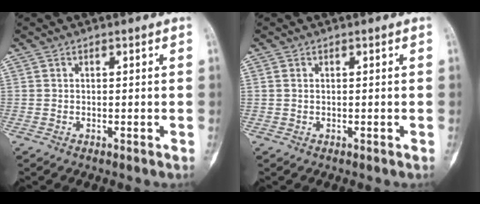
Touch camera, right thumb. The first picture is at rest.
{"total": 0.0}